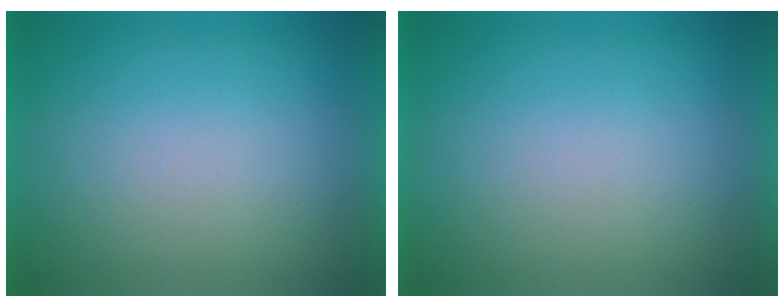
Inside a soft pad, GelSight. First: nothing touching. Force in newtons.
{"total": 1.2}